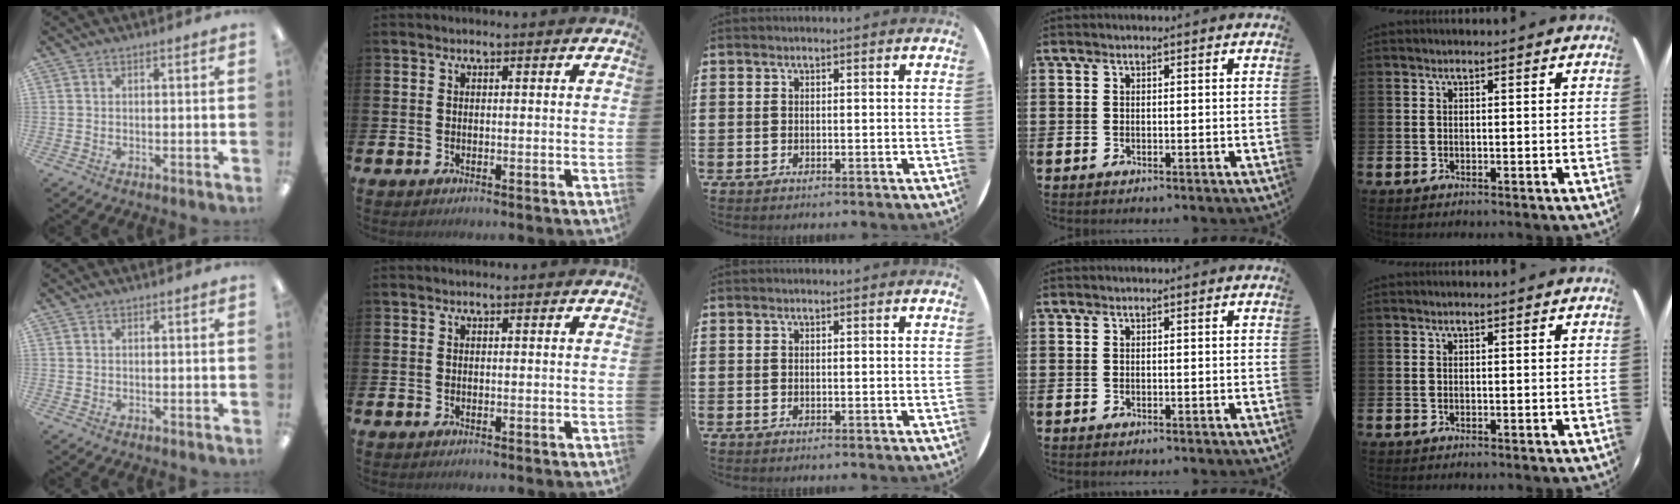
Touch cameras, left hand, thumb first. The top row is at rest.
{}